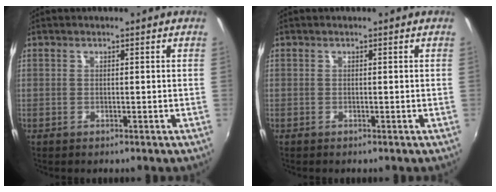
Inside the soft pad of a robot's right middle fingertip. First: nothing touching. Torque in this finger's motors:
{"motor_torque": [-0.05, 0.06, -0.02, 0.00]}